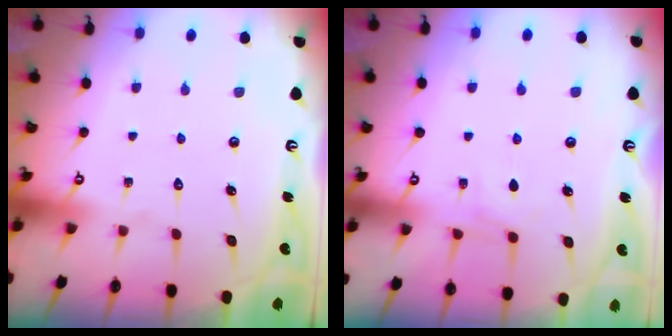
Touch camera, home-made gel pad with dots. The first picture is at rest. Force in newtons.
{"total": 4.8, "press": 4.8, "slide": 0.4}